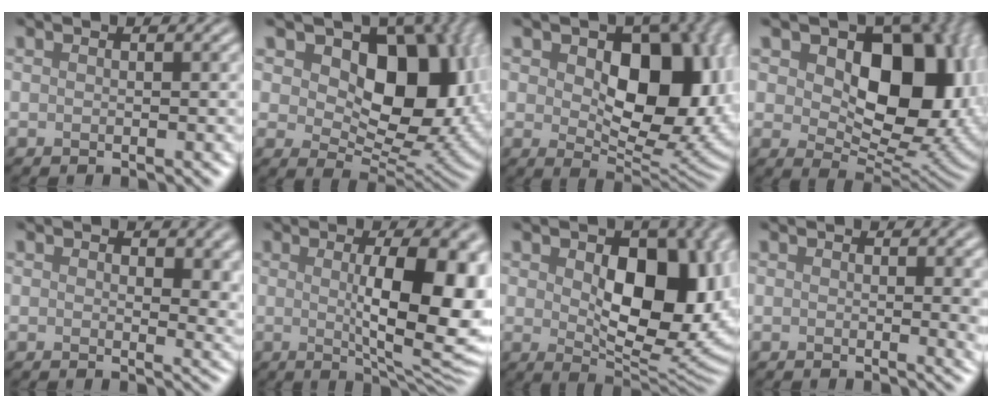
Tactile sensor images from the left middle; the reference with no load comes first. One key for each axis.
{"total": 13.9, "fx": 3.9, "fy": 8.8, "fz": 9.9, "tx": -0.118, "ty": -0.005, "tz": 0.060}
{"total": 11.6, "fx": 1.8, "fy": 7.2, "fz": 8.9, "tx": -0.122, "ty": -0.011, "tz": 0.034}
{"total": 14.1, "fx": 3.2, "fy": 9.0, "fz": 10.4, "tx": -0.124, "ty": -0.006, "tz": 0.054}
{"total": 4.3, "fx": 1.3, "fy": 2.5, "fz": 3.3, "tx": -0.035, "ty": -0.012, "tz": 0.020}
{"total": 11.5, "fx": 0.8, "fy": 3.1, "fz": 11.0, "tx": -0.142, "ty": -0.007, "tz": 0.018}
{"total": 11.2, "fx": 1.4, "fy": 6.7, "fz": 9.0, "tx": -0.125, "ty": -0.014, "tz": 0.028}
{"total": 2.5, "fx": 0.4, "fy": 0.8, "fz": 2.4, "tx": -0.020, "ty": -0.002, "tz": 0.004}